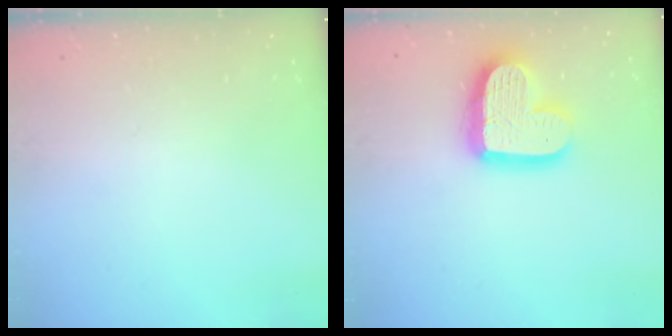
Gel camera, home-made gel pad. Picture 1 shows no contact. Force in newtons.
{"total": 17.7, "press": 17.7, "slide": 1.1}